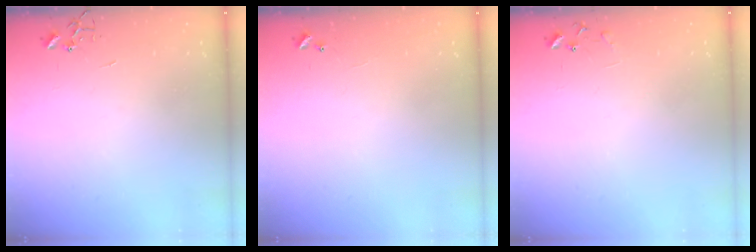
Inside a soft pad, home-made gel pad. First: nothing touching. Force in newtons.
{"total": 5.1, "press": 5.0, "slide": 0.3}
{"total": 6.4, "press": 6.4, "slide": 0.4}